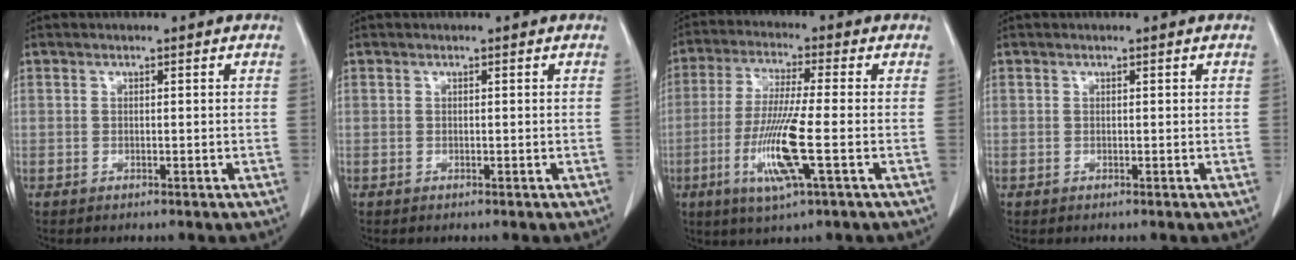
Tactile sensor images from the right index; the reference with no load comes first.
{"total": 0.0}
{"total": 10.7, "force": [-3.1, 0.0, 10.2], "torque": [-0.213, -0.019, -0.064]}
{"total": 0.0}